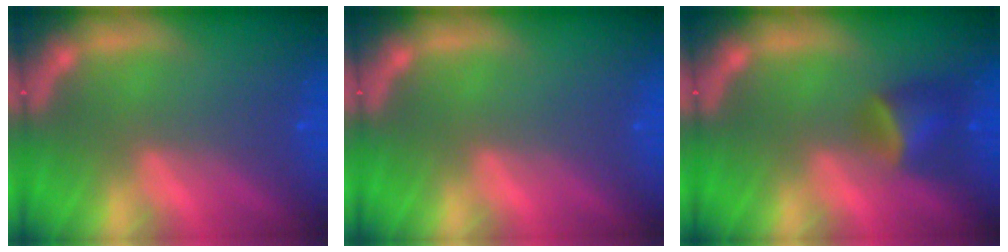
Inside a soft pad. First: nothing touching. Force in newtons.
{"total": 0.0}
{"total": 3.4}